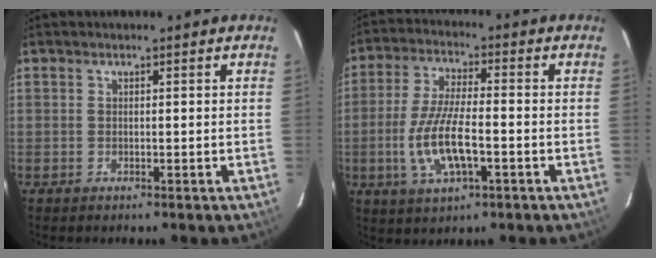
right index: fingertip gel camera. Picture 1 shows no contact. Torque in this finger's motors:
{"motor_torque": [0.68, -0.43, 0.67, 0.19]}